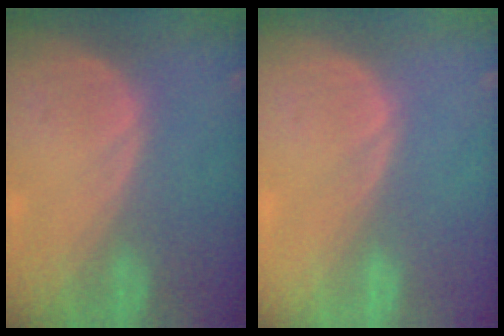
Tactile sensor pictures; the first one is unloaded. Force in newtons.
{"total": 0.0}